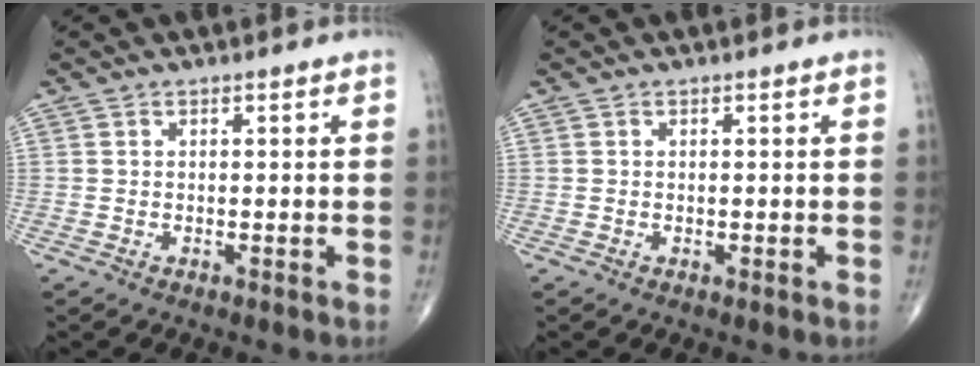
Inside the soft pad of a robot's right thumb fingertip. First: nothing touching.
{"total": 0.0}